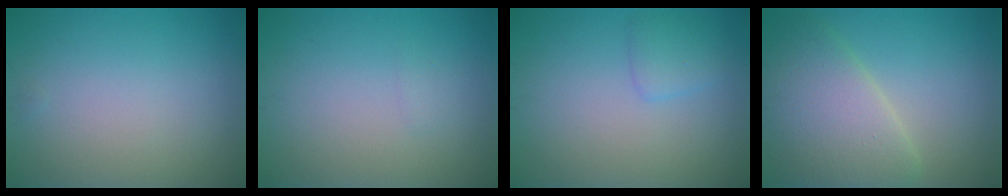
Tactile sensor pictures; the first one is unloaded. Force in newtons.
{"total": 0.5, "press": 0.5, "slide": 0.0}
{"total": 1.6, "press": 1.6, "slide": 0.0}
{"total": 6.7, "press": 6.7, "slide": 0.2}